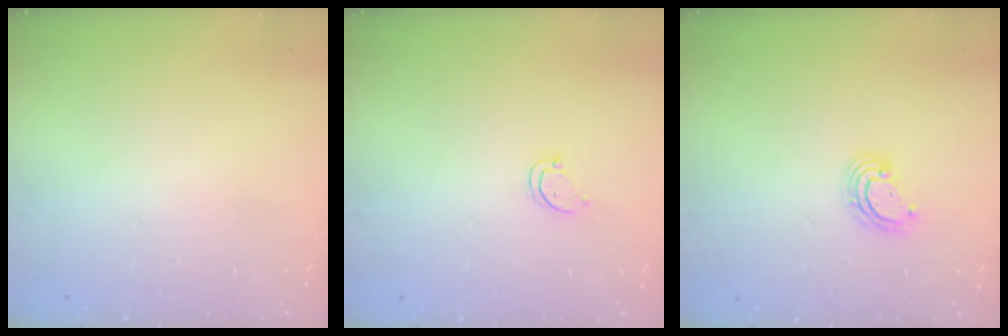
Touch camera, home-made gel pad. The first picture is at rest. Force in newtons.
{"total": 2.6, "press": 2.6, "slide": 0.3}
{"total": 3.7, "press": 3.7, "slide": 0.3}